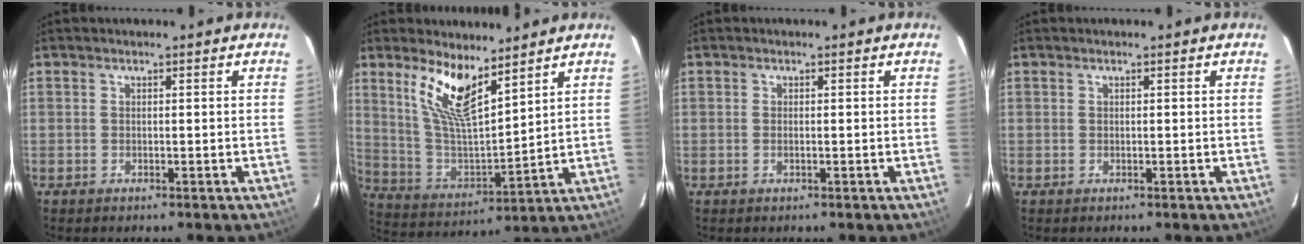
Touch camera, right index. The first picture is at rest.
{"total": 11.9, "force": [7.8, 3.3, 8.3], "torque": [-0.169, -0.005, 0.162]}
{"total": 0.6, "force": [-0.1, 0.1, 0.6], "torque": [-0.013, 0.002, -0.004]}
{"total": 0.0}